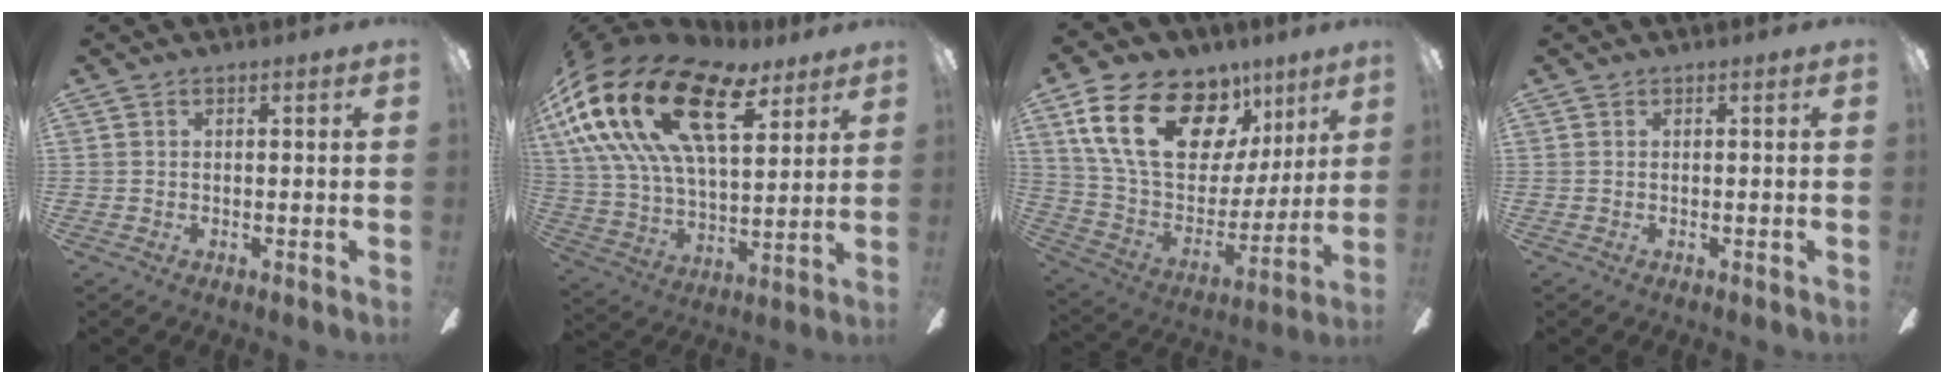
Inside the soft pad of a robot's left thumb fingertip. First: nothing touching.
{"total": 26.1, "force": [12.5, 13.1, 18.8], "torque": [-0.362, -0.051, 0.219]}
{"total": 24.6, "force": [12.1, 15.1, 15.1], "torque": [-0.262, -0.042, 0.225]}
{"total": 0.0}